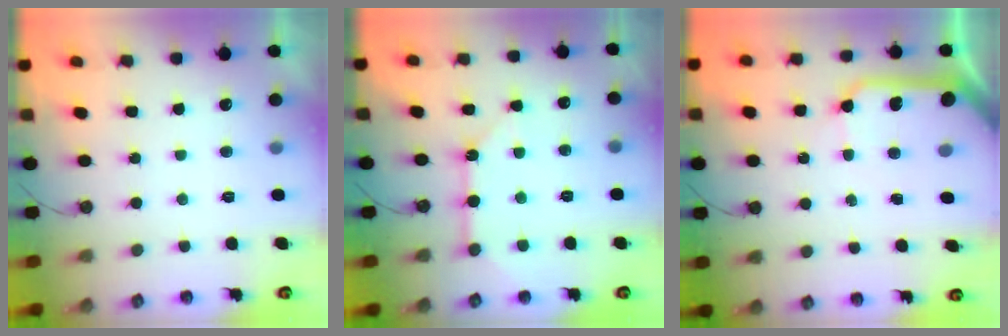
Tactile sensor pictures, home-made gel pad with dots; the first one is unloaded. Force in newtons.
{"total": 9.3, "press": 9.3, "slide": 1.0}
{"total": 13.9, "press": 13.9, "slide": 1.2}